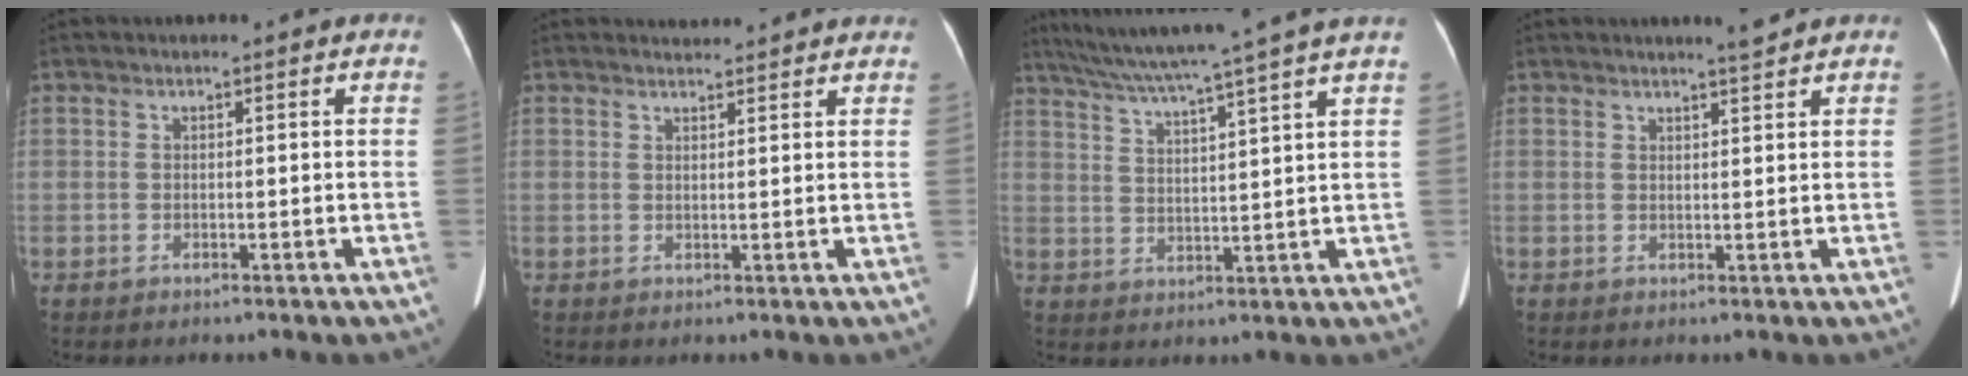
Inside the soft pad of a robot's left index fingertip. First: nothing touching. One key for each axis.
{"total": 4.7, "fx": 4.6, "fy": 0.8, "fz": 0.8, "tx": -0.012, "ty": 0.019, "tz": 0.049}
{"total": 16.0, "fx": 13.2, "fy": -2.4, "fz": 8.7, "tx": -0.150, "ty": -0.002, "tz": 0.187}
{"total": 2.1, "fx": 1.9, "fy": -0.4, "fz": 0.7, "tx": -0.015, "ty": -0.010, "tz": 0.028}